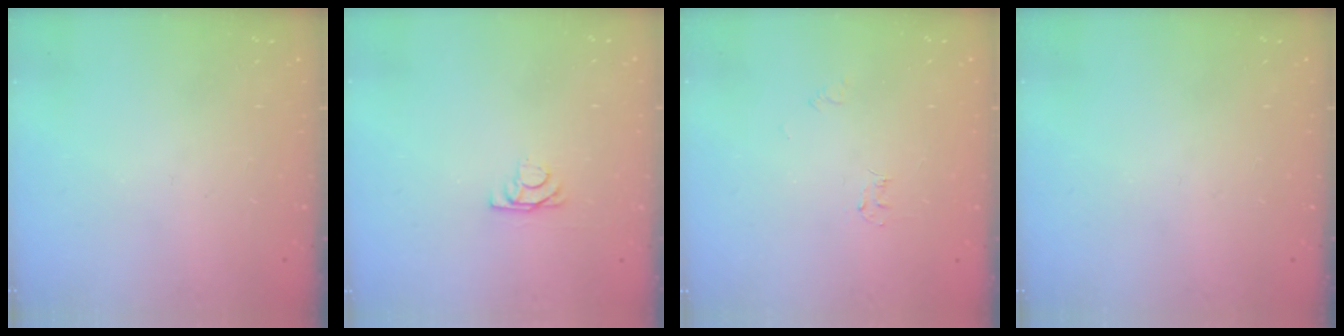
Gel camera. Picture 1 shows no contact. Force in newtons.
{"total": 4.2, "press": 4.2, "slide": 0.4}
{"total": 2.8, "press": 2.8, "slide": 0.4}
{"total": 0.0}